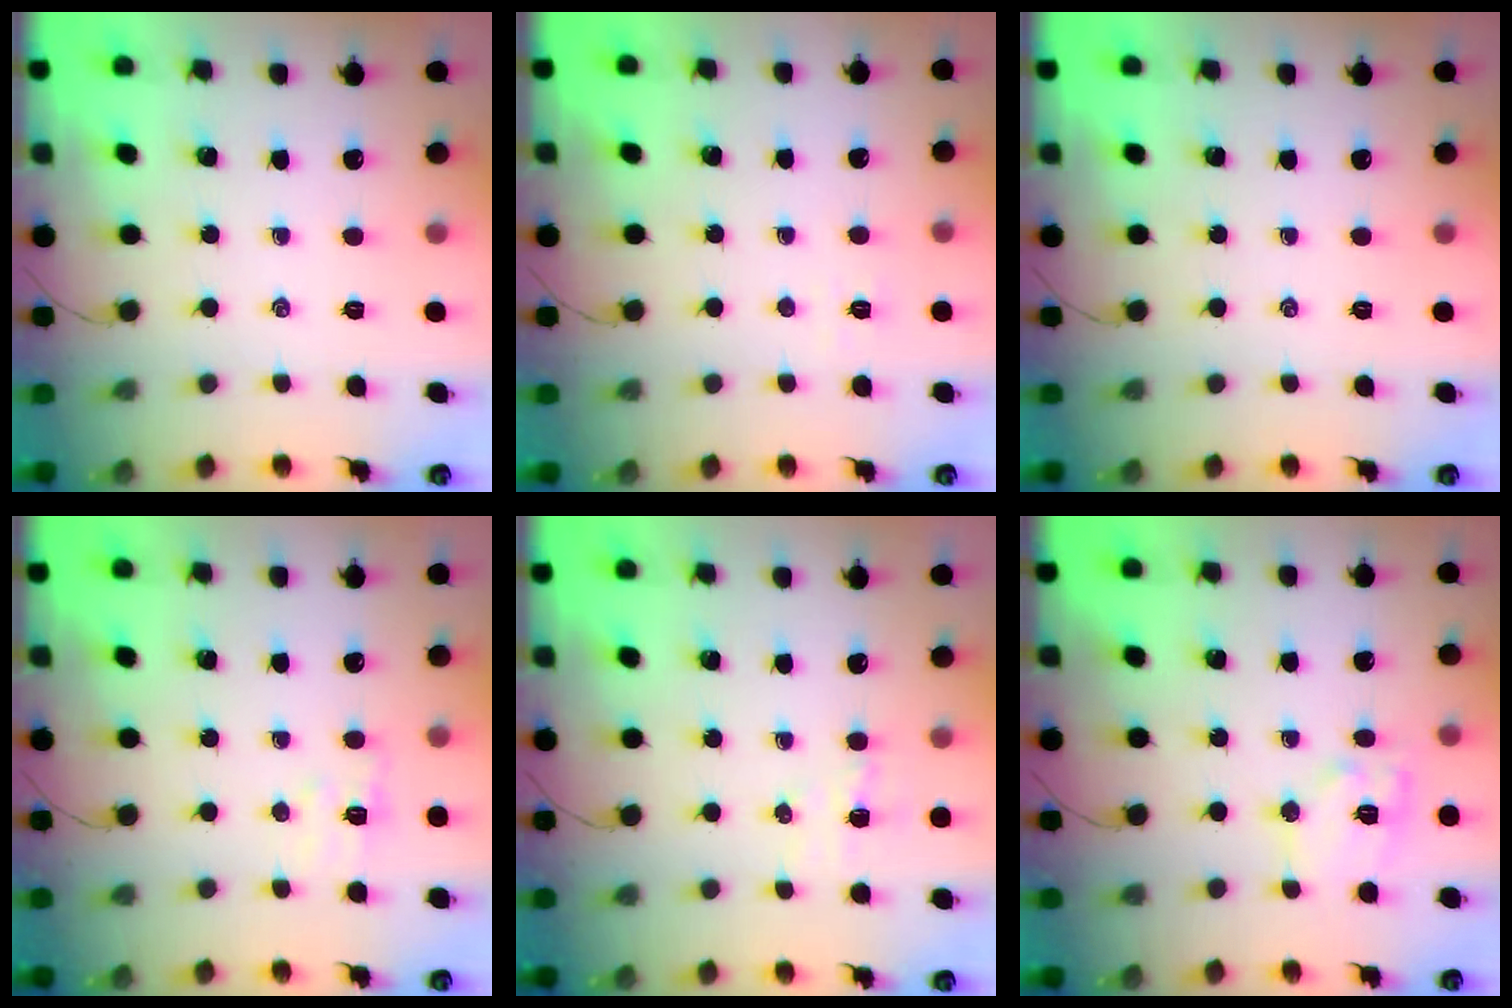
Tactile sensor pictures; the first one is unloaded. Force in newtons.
{"total": 2.4, "press": 2.3, "slide": 0.5}
{"total": 0.0}
{"total": 5.2, "press": 5.0, "slide": 1.2}
{"total": 4.3, "press": 4.2, "slide": 1.0}
{"total": 11.3, "press": 11.3, "slide": 0.8}